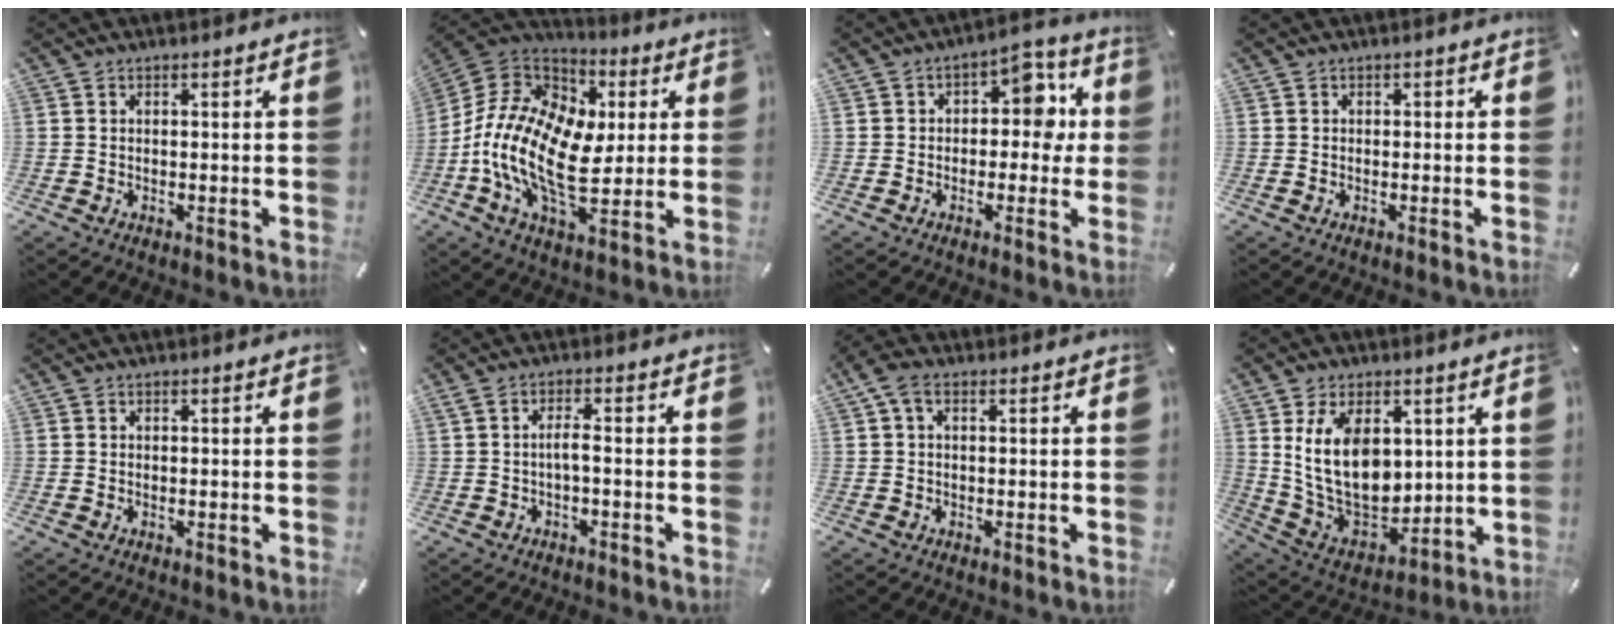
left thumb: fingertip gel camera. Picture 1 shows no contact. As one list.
[{"total": 17.8, "force": [-1.9, 11.2, 13.7], "torque": [-0.304, -0.011, -0.035]}, {"total": 9.6, "force": [1.6, 6.6, 6.9], "torque": [-0.079, -0.005, 0.020]}, {"total": 0.8, "force": [-0.1, 0.7, 0.2], "torque": [-0.003, 0.006, -0.005]}, {"total": 0.0}, {"total": 3.7, "force": [-0.8, 0.7, 3.5], "torque": [-0.061, 0.004, -0.017]}, {"total": 4.2, "force": [1.0, 2.7, 3.1], "torque": [-0.071, 0.006, 0.016]}, {"total": 16.5, "force": [4.2, 11.3, 11.2], "torque": [-0.239, -0.031, 0.078]}]